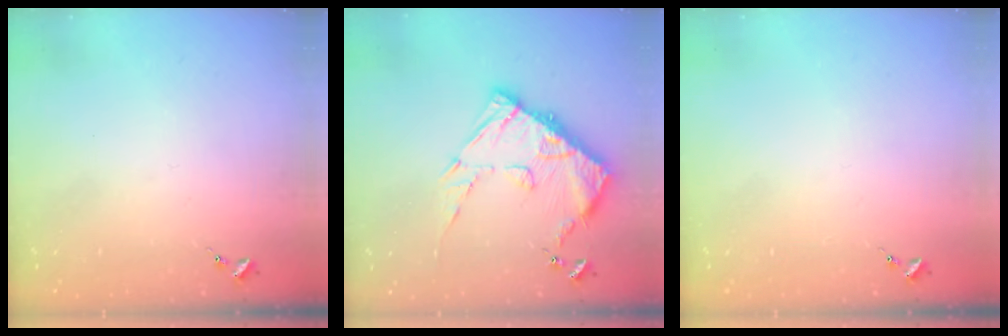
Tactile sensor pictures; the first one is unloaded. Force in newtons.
{"total": 14.4, "press": 14.3, "slide": 1.4}
{"total": 0.0}